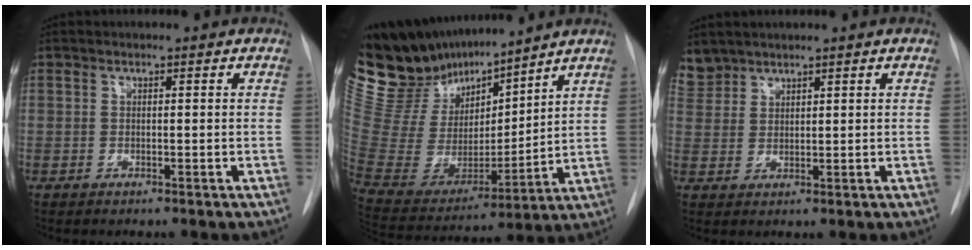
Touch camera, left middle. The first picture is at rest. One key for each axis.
{"total": 22.4, "fx": 19.5, "fy": 5.1, "fz": 10.0, "tx": -0.189, "ty": -0.002, "tz": 0.364}
{"total": 3.4, "fx": 3.3, "fy": 1.1, "fz": -0.3, "tx": 0.004, "ty": 0.013, "tz": 0.072}